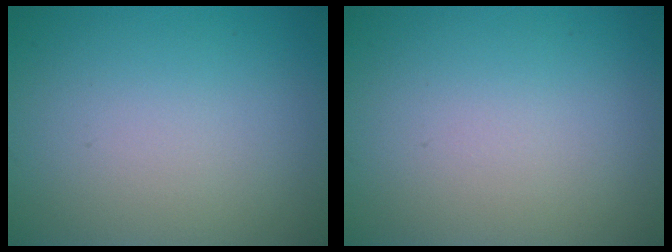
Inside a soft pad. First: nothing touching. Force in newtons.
{"total": 0.0}